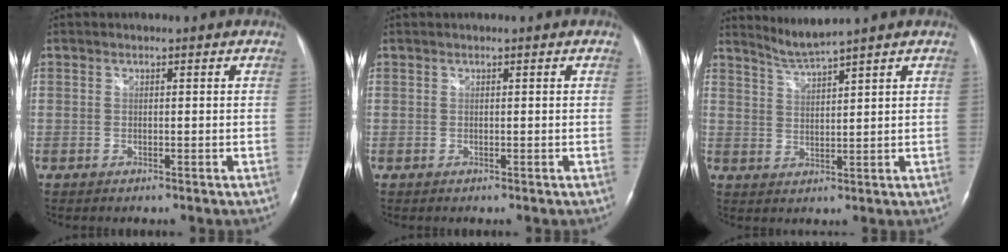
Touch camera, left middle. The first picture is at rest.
{"total": 0.0}
{"total": 3.8, "force": [3.4, -1.6, 0.5], "torque": [-0.017, -0.014, 0.075]}